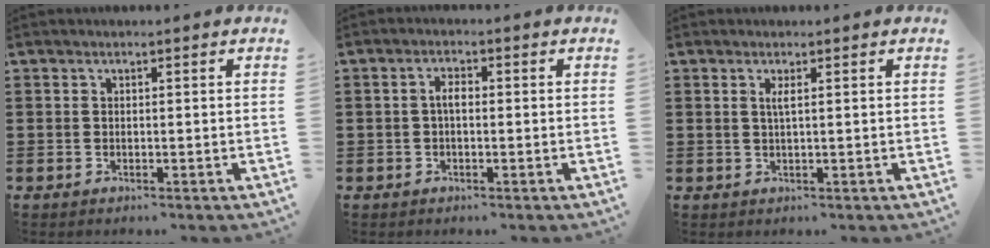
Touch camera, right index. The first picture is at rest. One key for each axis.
{"total": 2.1, "fx": -0.1, "fy": 0.8, "fz": 1.9, "tx": -0.037, "ty": 0.003, "tz": -0.004}
{"total": 1.3, "fx": 0.4, "fy": 0.0, "fz": 1.2, "tx": -0.025, "ty": -0.001, "tz": 0.006}